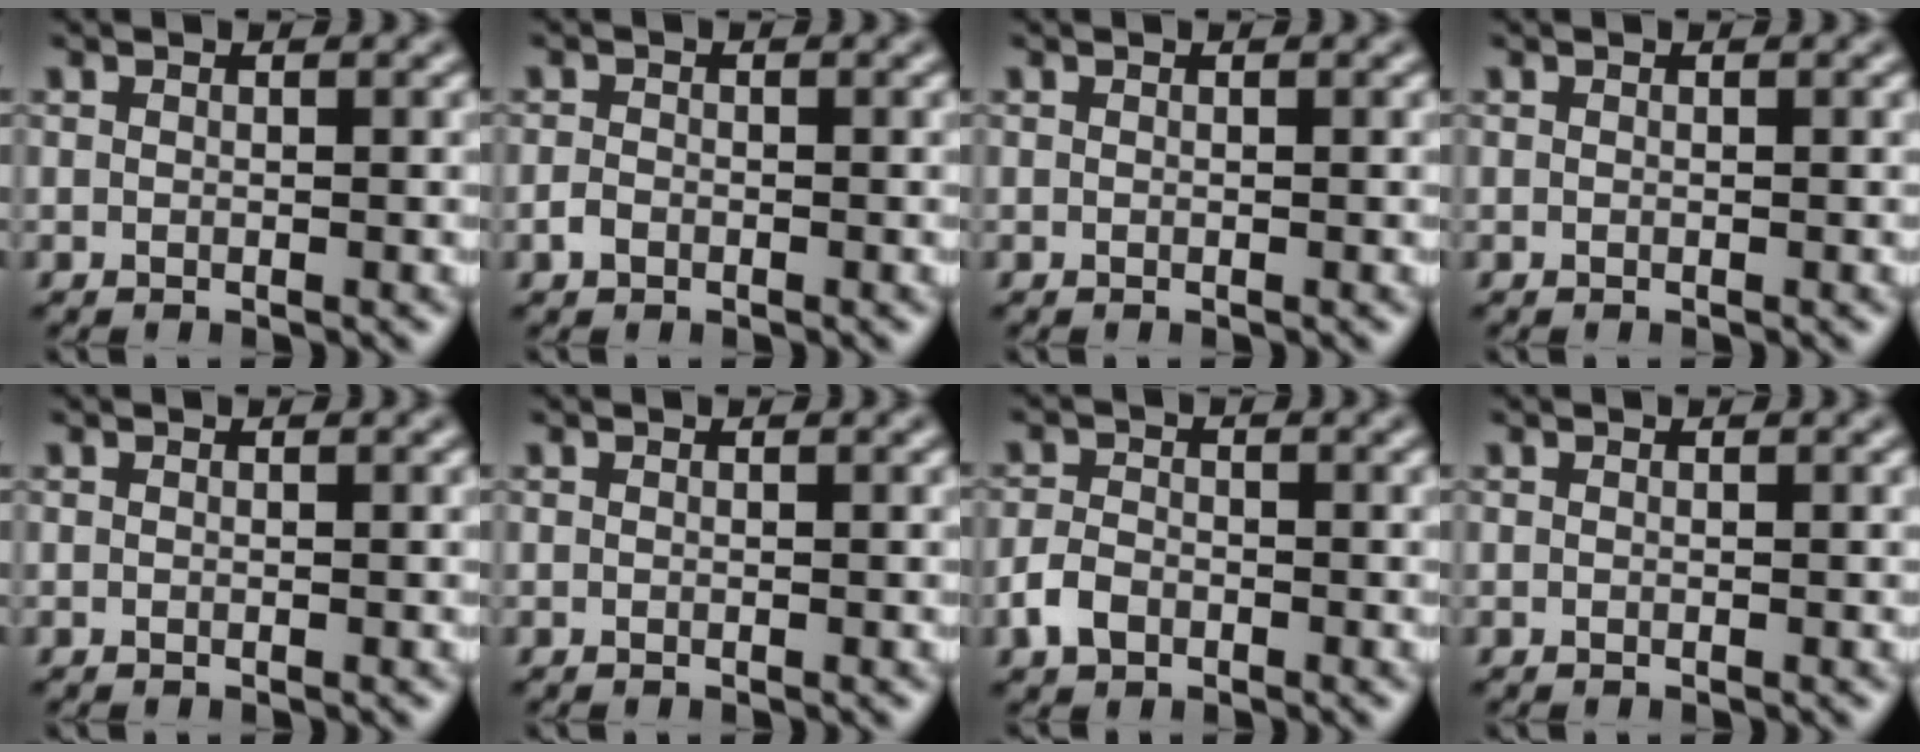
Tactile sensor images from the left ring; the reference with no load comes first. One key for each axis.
{"total": 1.1, "fx": -0.6, "fy": 0.8, "fz": 0.5, "tx": -0.008, "ty": -0.001, "tz": -0.014}
{"total": 0.0}
{"total": 0.0}
{"total": 0.0}
{"total": 0.0}
{"total": 2.5, "fx": -1.3, "fy": 1.7, "fz": 1.3, "tx": -0.022, "ty": 0.001, "tz": -0.032}
{"total": 0.0}